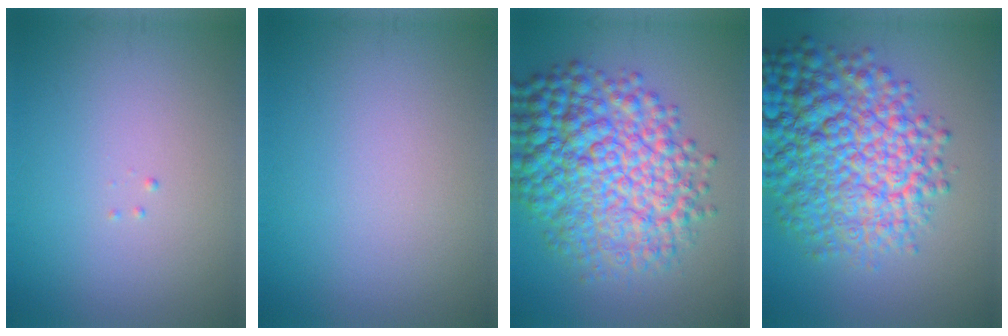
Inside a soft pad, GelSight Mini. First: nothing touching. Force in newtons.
{"total": 0.0}
{"total": 11.0, "press": 11.0, "slide": 0.1}
{"total": 11.1, "press": 11.1, "slide": 0.3}